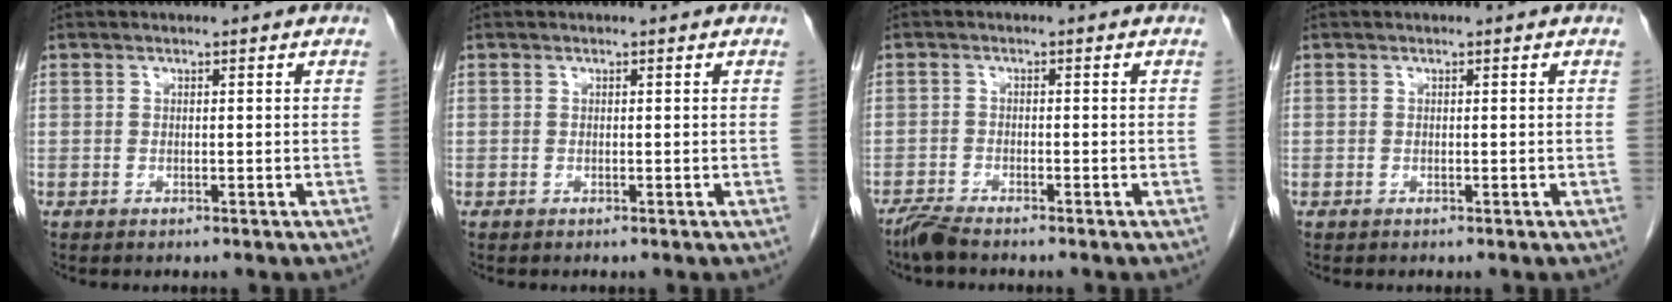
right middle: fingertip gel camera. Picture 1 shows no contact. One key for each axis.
{"total": 0.0}
{"total": 2.5, "fx": -2.3, "fy": 0.1, "fz": 1.1, "tx": -0.030, "ty": -0.008, "tz": -0.046}
{"total": 0.0}